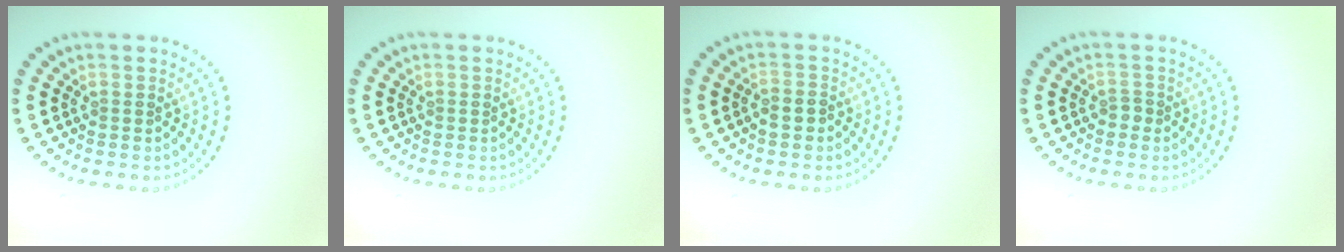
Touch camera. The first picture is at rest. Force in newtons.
{"total": 0.0}
{"total": 1.5, "press": 1.3, "slide": 0.6}
{"total": 0.9, "press": 0.6, "slide": 0.6}